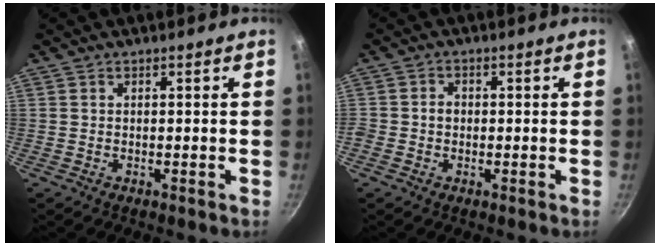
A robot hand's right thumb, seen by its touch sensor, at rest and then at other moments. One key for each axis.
{"total": 2.3, "fx": -0.4, "fy": 2.0, "fz": 1.0, "tx": -0.010, "ty": 0.010, "tz": -0.011}